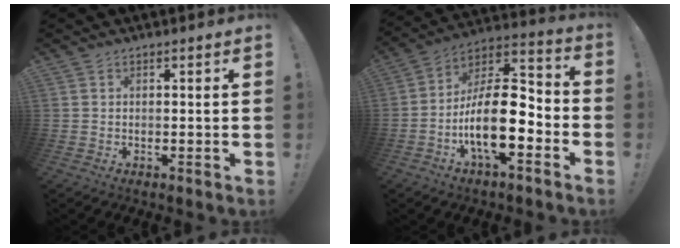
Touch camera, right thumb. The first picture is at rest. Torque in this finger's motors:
{"motor_torque": [2.41, 2.60, 1.68, -1.09, 0.71]}